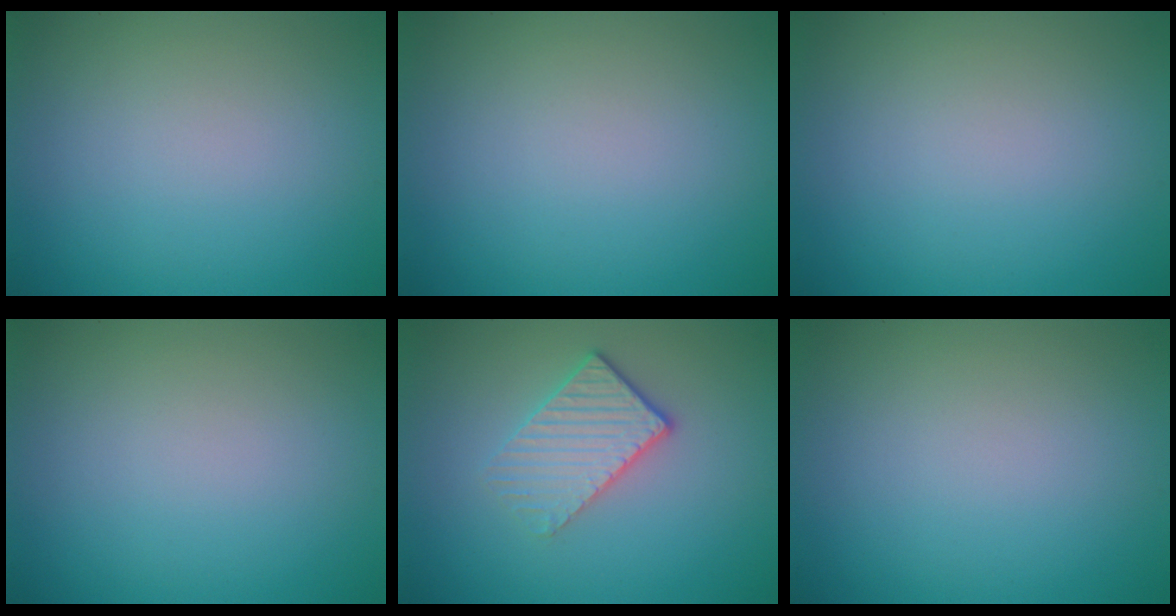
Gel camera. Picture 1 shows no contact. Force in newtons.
{"total": 0.0}
{"total": 0.0}
{"total": 0.0}
{"total": 3.2, "press": 2.8, "slide": 1.5}
{"total": 0.0}